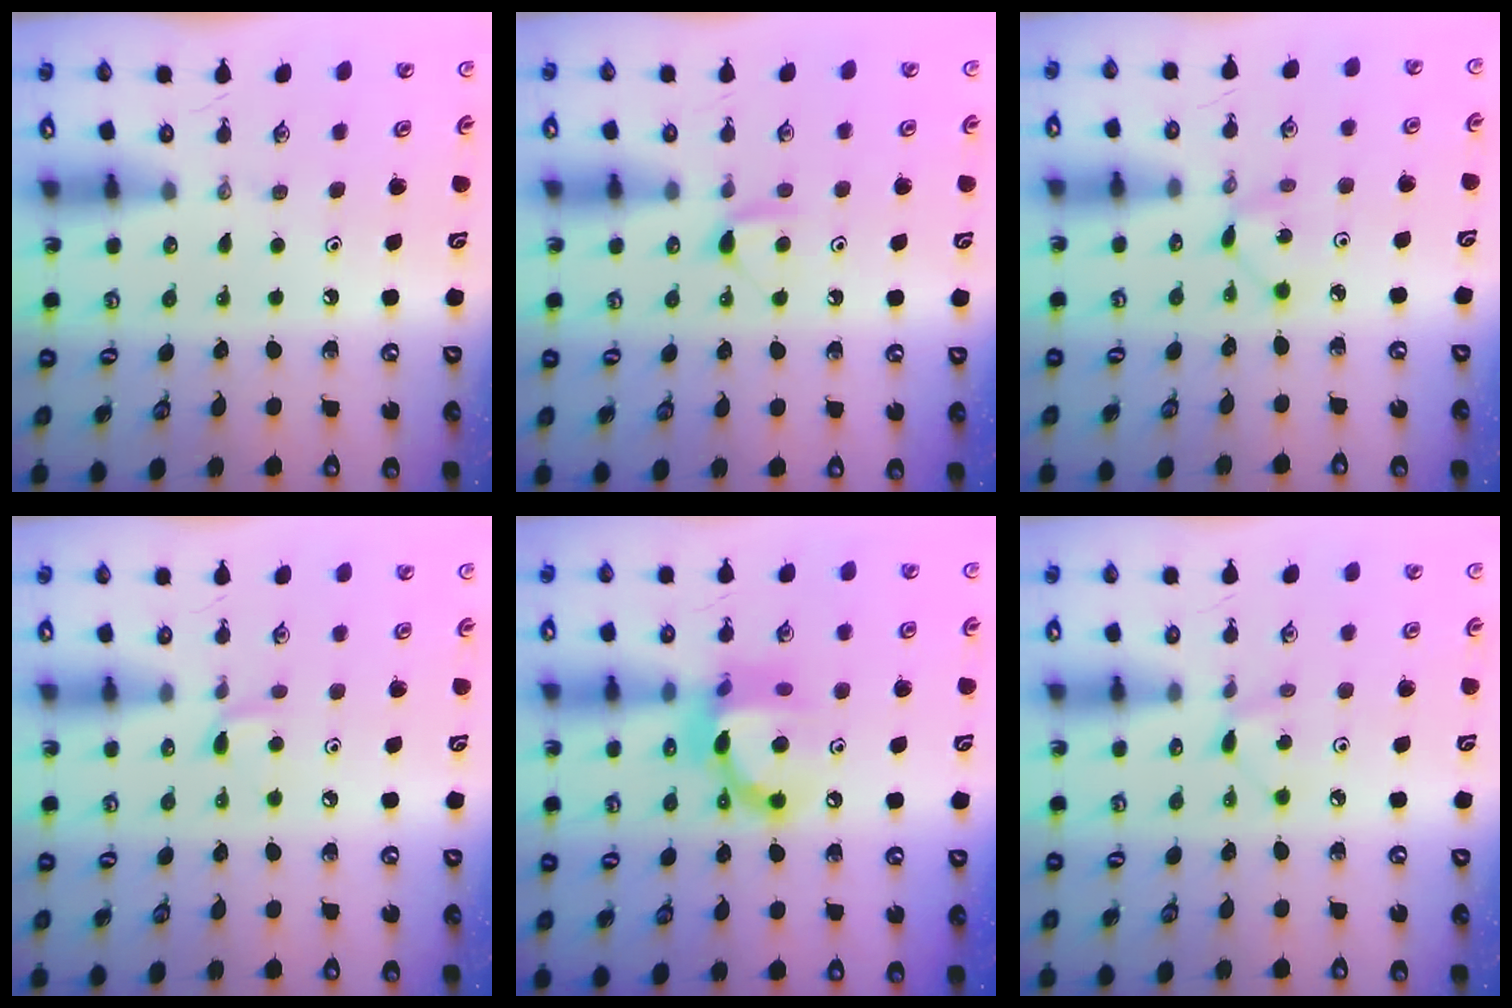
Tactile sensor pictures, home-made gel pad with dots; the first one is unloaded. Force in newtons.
{"total": 5.1, "press": 5.0, "slide": 0.7}
{"total": 2.3, "press": 2.3, "slide": 0.3}
{"total": 5.3, "press": 5.3, "slide": 0.5}
{"total": 15.4, "press": 15.4, "slide": 1.0}
{"total": 3.7, "press": 3.7, "slide": 0.4}